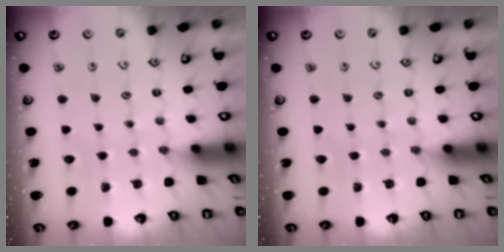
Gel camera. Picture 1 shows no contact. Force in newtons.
{"total": 0.0}